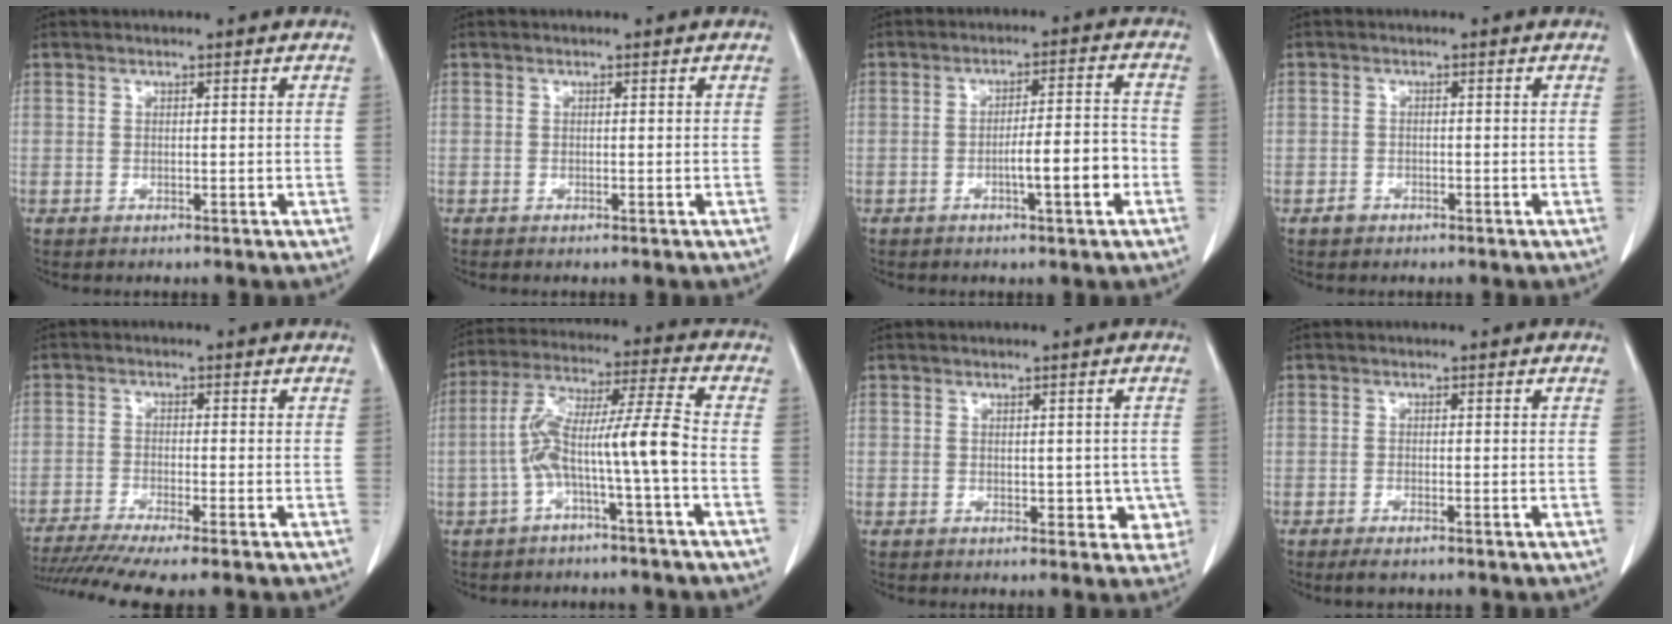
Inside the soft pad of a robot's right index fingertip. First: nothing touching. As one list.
[{"total": 0.0}, {"total": 7.2, "force": [-2.5, 0.6, 6.7], "torque": [-0.103, 0.011, -0.037]}, {"total": 1.5, "force": [-0.9, 1.1, 0.1], "torque": [-0.003, 0.004, -0.018]}, {"total": 10.8, "force": [-8.8, -0.3, 6.2], "torque": [-0.092, -0.016, -0.140]}, {"total": 10.2, "force": [-2.9, -0.4, 9.8], "torque": [-0.187, 0.035, -0.054]}, {"total": 3.9, "force": [-0.3, 2.7, 2.8], "torque": [-0.011, 0.006, 0.003]}, {"total": 2.0, "force": [-1.6, 0.3, 1.3], "torque": [-0.022, -0.005, -0.024]}]